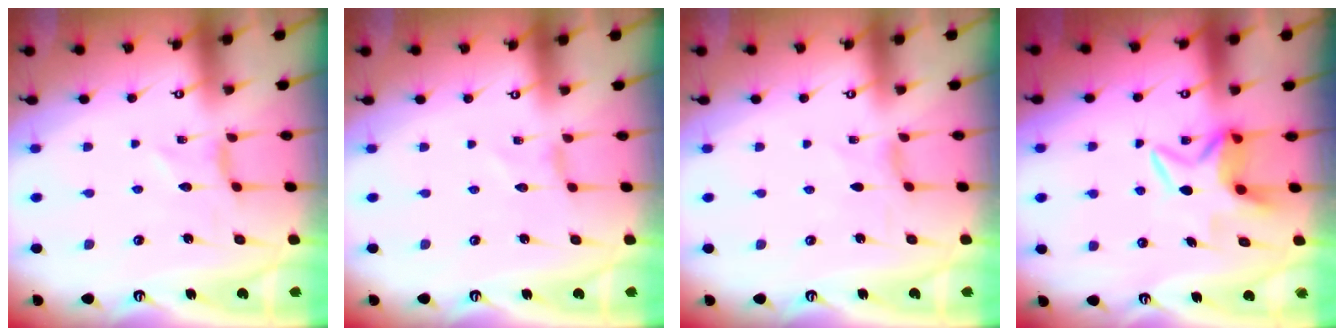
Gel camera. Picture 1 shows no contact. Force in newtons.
{"total": 0.0}
{"total": 1.6, "press": 1.6, "slide": 0.3}
{"total": 6.8, "press": 6.7, "slide": 0.8}